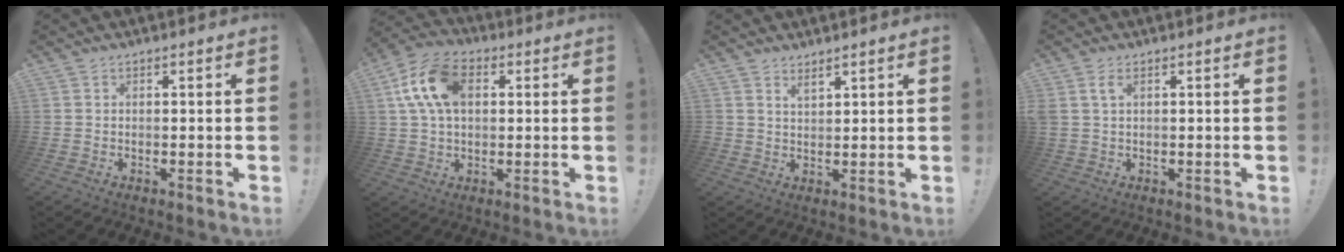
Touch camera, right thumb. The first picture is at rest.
{"total": 14.7, "force": [3.6, 9.4, 10.8], "torque": [-0.195, 0.007, 0.069]}
{"total": 2.6, "force": [2.3, 0.9, 0.7], "torque": [-0.003, -0.017, 0.041]}
{"total": 2.3, "force": [0.9, 0.6, 2.1], "torque": [-0.048, 0.004, 0.017]}